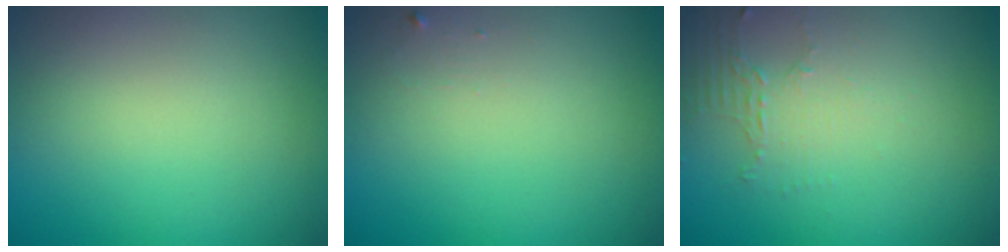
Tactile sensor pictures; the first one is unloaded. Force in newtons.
{"total": 0.6, "press": 0.6, "slide": 0.1}
{"total": 2.0, "press": 1.5, "slide": 1.3}